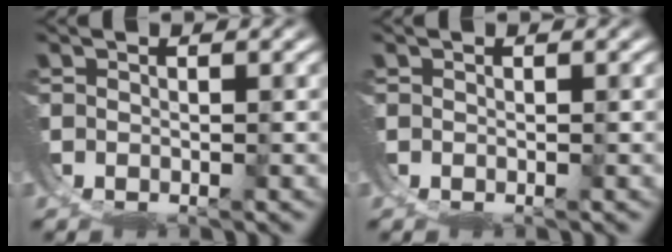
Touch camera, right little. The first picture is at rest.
{"total": 0.0}